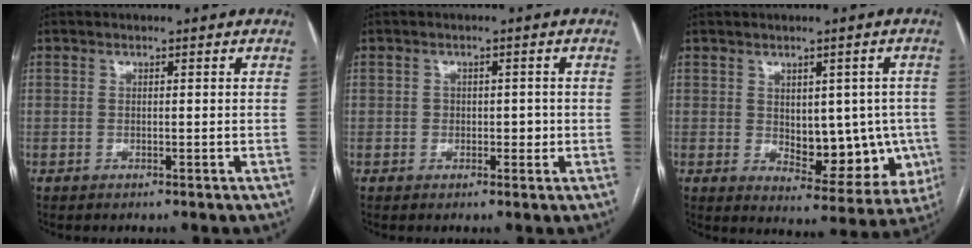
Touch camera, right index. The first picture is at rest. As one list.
[{"total": 2.2, "force": [-0.3, 1.7, 1.4], "torque": [-0.016, 0.005, -0.001]}, {"total": 11.3, "force": [-0.6, 6.1, 9.5], "torque": [-0.107, 0.005, 0.014]}]